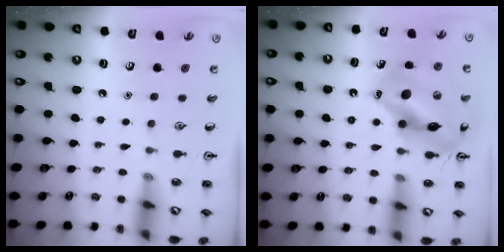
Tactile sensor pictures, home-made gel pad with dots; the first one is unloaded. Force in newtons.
{"total": 16.1, "press": 15.8, "slide": 2.7}